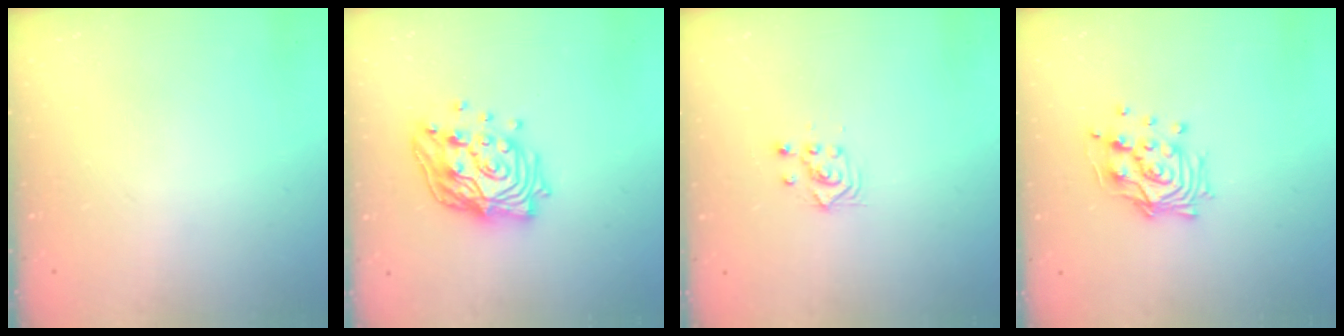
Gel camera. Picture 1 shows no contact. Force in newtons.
{"total": 17.6, "press": 17.0, "slide": 4.2}
{"total": 2.3, "press": 2.3, "slide": 0.1}
{"total": 12.5, "press": 12.4, "slide": 1.5}